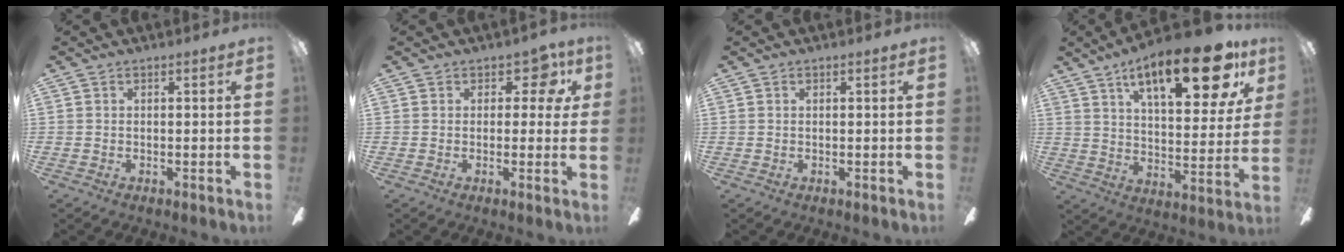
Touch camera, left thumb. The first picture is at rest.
{"total": 5.6, "force": [2.4, 3.8, 3.3], "torque": [-0.033, -0.007, 0.036]}
{"total": 0.0}
{"total": 22.9, "force": [13.3, 8.3, 16.7], "torque": [-0.239, -0.065, 0.208]}